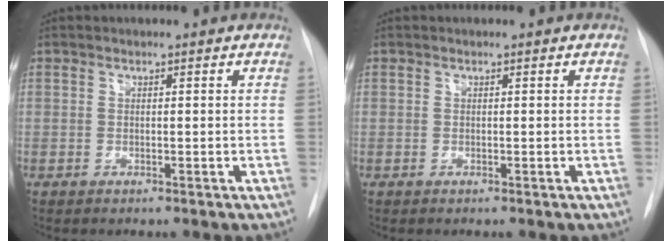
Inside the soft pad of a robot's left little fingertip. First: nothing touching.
{"total": 0.0}